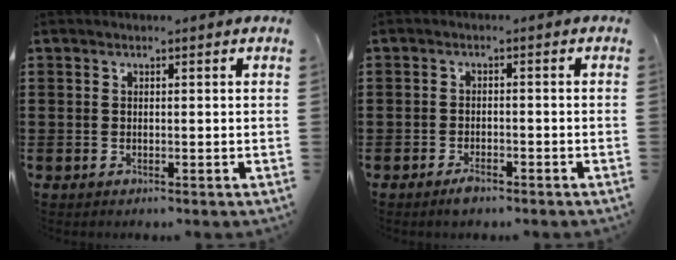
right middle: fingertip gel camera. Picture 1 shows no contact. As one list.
[{"total": 1.4, "force": [-1.3, 0.5, 0.4], "torque": [-0.011, -0.004, -0.024]}]